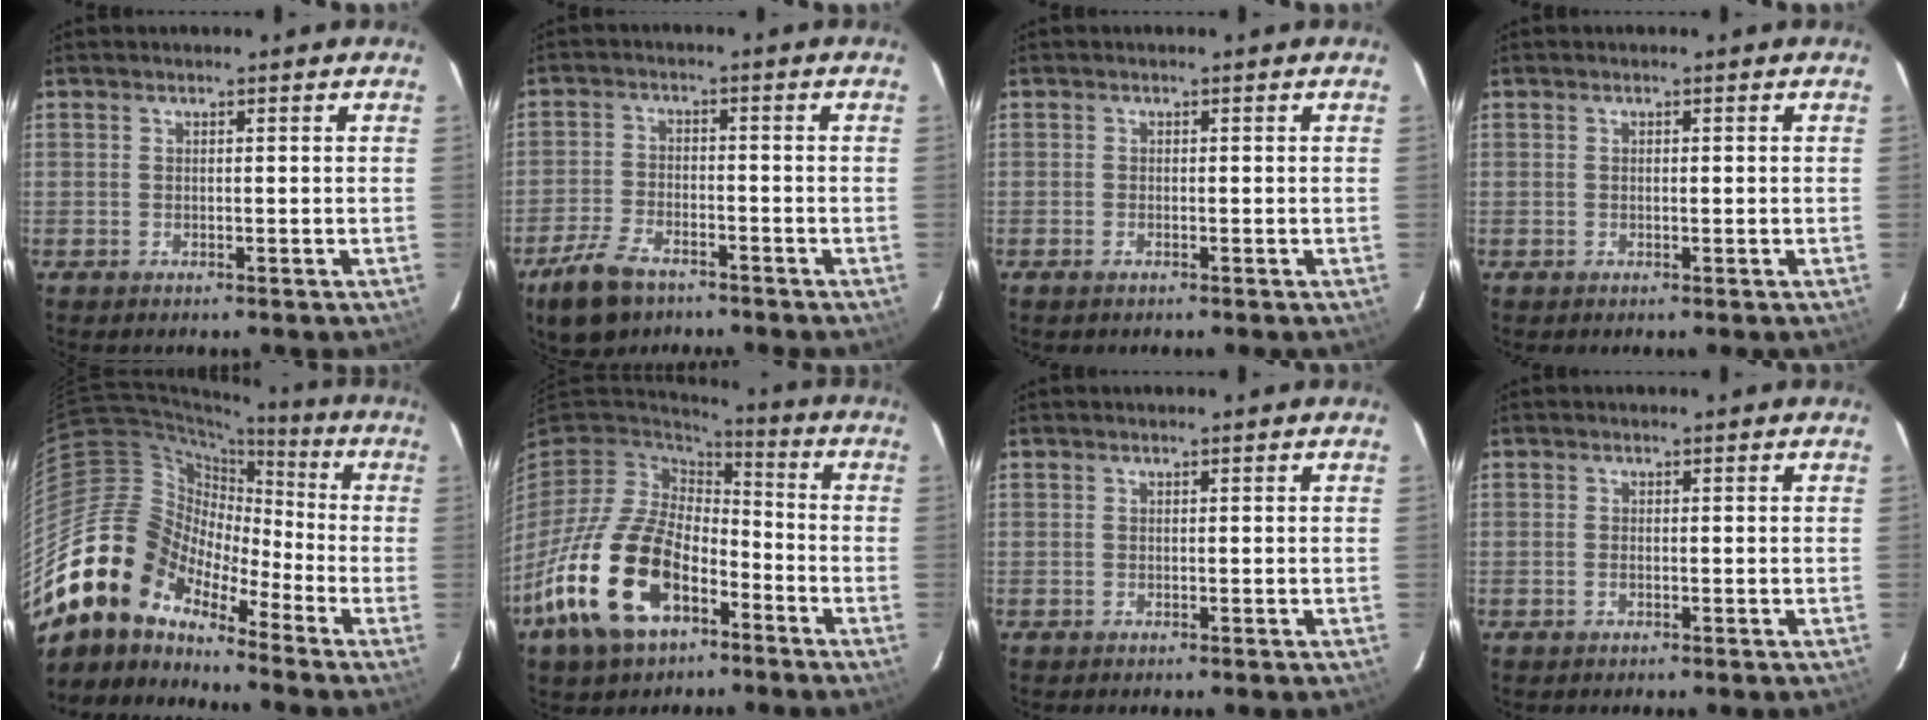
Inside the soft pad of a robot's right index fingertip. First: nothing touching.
{"total": 9.0, "force": [-6.3, 4.5, 4.6], "torque": [-0.125, -0.003, -0.117]}
{"total": 0.9, "force": [-0.6, 0.4, 0.5], "torque": [-0.011, -0.001, -0.013]}
{"total": 0.5, "force": [0.0, 0.2, 0.5], "torque": [-0.009, 0.003, -0.001]}
{"total": 16.7, "force": [-12.8, 8.7, 6.5], "torque": [-0.124, 0.009, -0.252]}
{"total": 20.6, "force": [-9.9, 11.9, 13.6], "torque": [-0.303, -0.013, -0.181]}
{"total": 0.0}
{"total": 0.8, "force": [-0.3, 0.4, 0.6], "torque": [-0.014, 0.000, -0.007]}